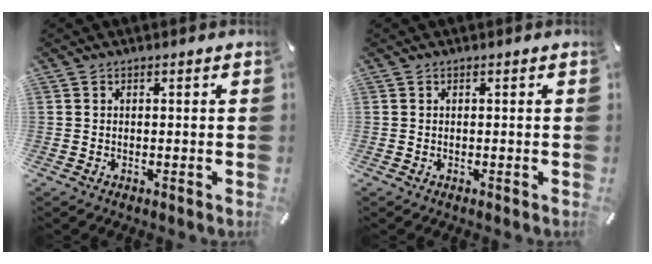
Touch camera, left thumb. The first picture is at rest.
{"total": 0.0}